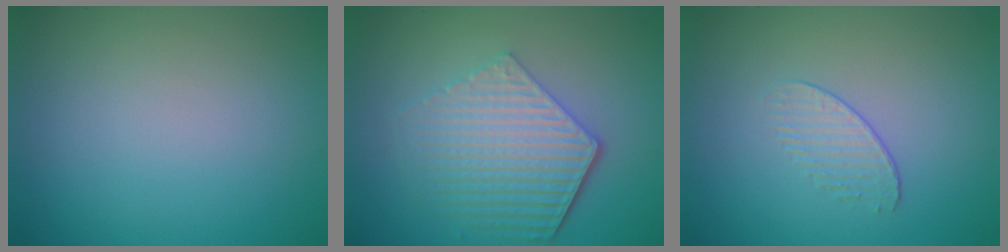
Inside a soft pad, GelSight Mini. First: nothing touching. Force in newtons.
{"total": 5.8, "press": 4.3, "slide": 3.9}
{"total": 1.2, "press": 0.6, "slide": 1.0}